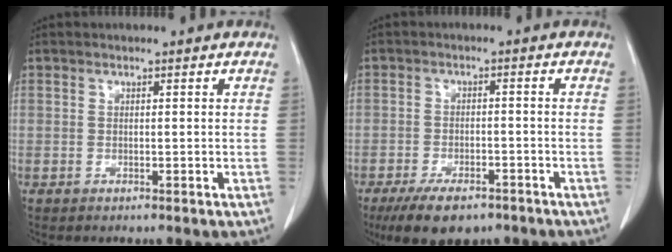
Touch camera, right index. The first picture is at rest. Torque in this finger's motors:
{"motor_torque": [-0.21, -0.53, -0.16, -0.08]}